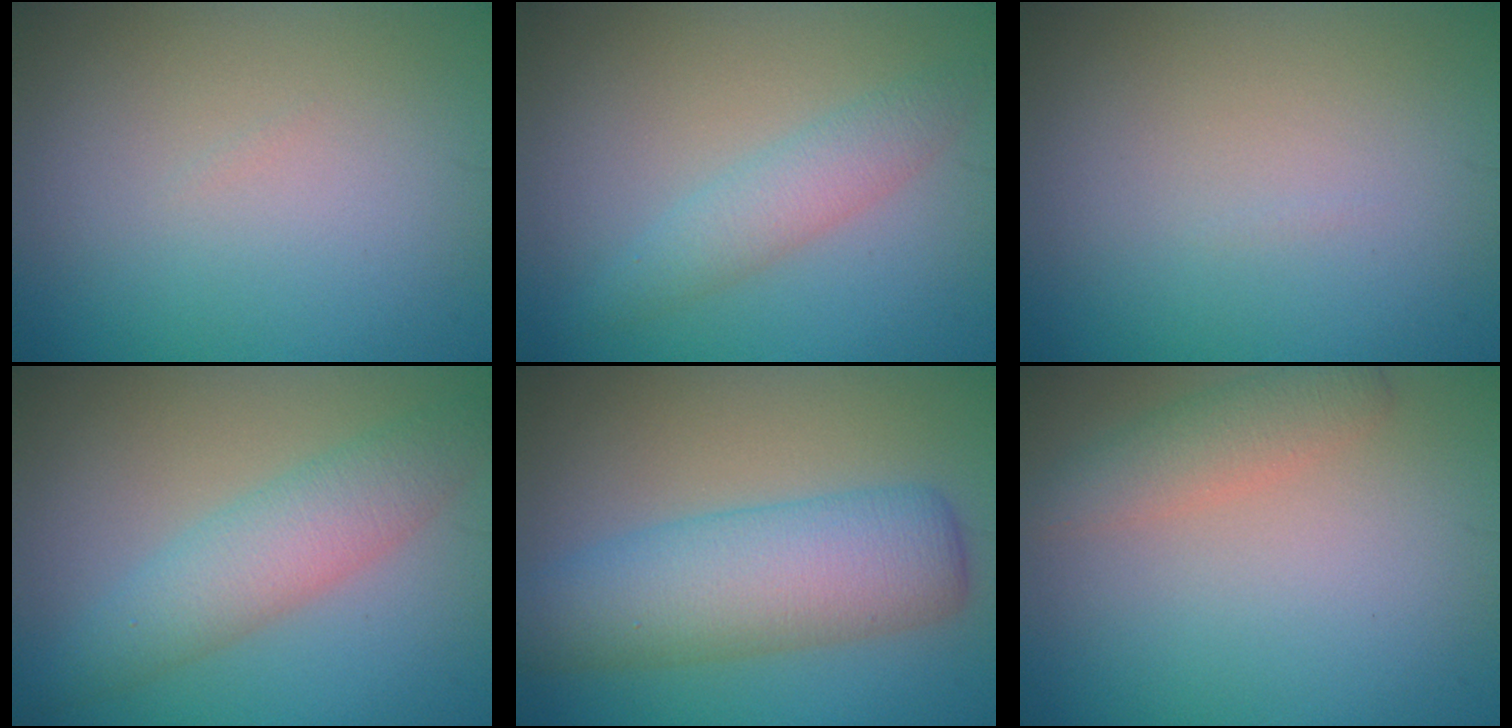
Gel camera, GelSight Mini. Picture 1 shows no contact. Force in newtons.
{"total": 2.7, "press": 2.7, "slide": 0.1}
{"total": 0.0}
{"total": 4.5, "press": 4.5, "slide": 0.1}
{"total": 7.4, "press": 7.4, "slide": 0.3}
{"total": 2.6, "press": 2.6, "slide": 0.1}